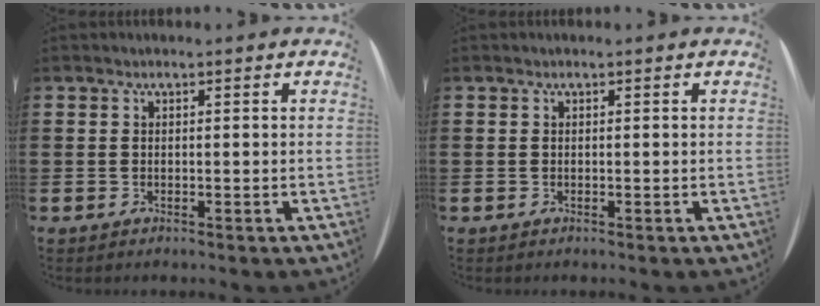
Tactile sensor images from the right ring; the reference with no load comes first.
{"total": 0.0}